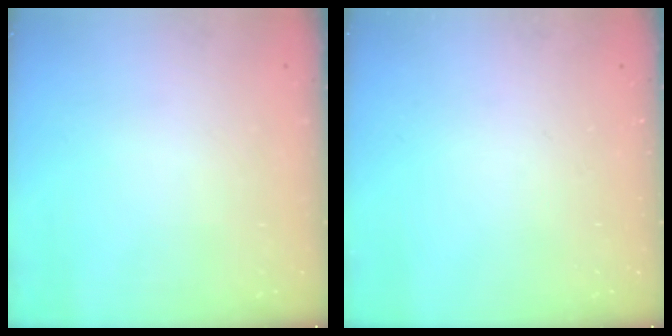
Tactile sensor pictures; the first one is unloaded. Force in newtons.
{"total": 0.0}